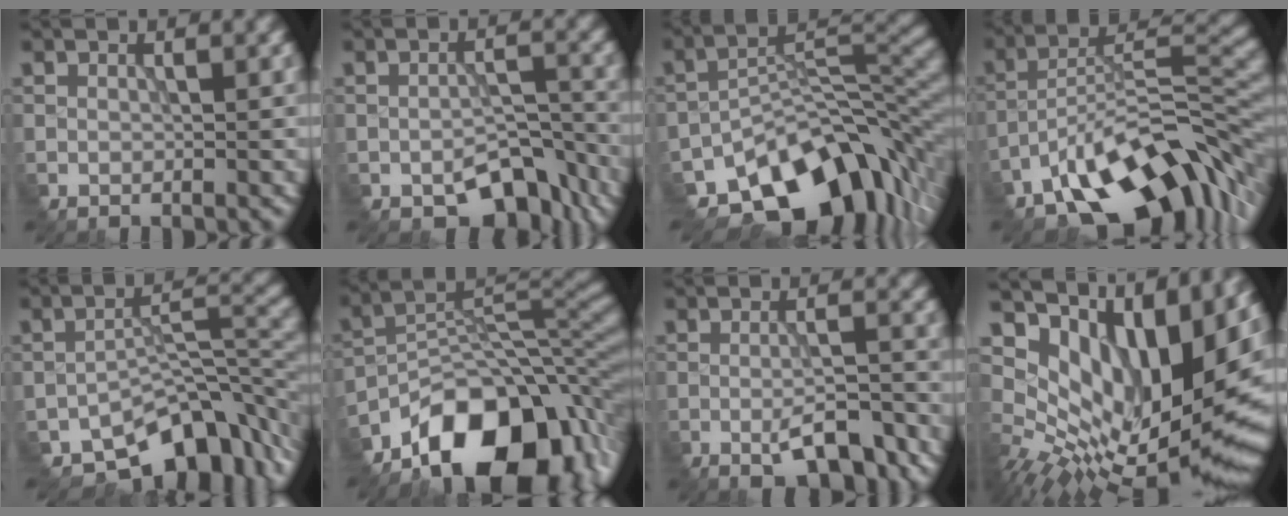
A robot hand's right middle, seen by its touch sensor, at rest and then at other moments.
{"total": 5.2, "force": [-3.5, 2.6, 2.9], "torque": [-0.037, -0.003, -0.048]}
{"total": 12.1, "force": [-8.0, 5.8, 7.1], "torque": [-0.099, 0.001, -0.139]}
{"total": 12.2, "force": [-7.9, 5.0, 7.9], "torque": [-0.120, 0.008, -0.148]}
{"total": 8.5, "force": [-6.4, 3.7, 4.2], "torque": [-0.041, -0.004, -0.117]}
{"total": 12.8, "force": [-8.0, 6.6, 7.5], "torque": [-0.101, 0.001, -0.139]}
{"total": 3.7, "force": [-1.9, 1.0, 3.0], "torque": [-0.054, 0.003, -0.034]}
{"total": 16.1, "force": [4.9, 8.2, 13.0], "torque": [-0.193, -0.004, 0.103]}